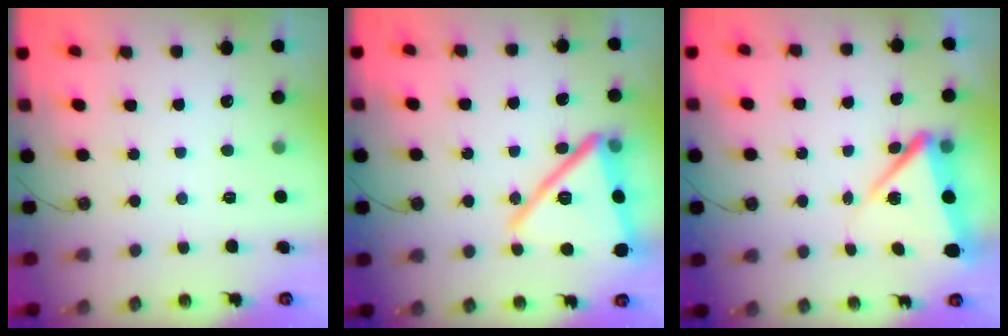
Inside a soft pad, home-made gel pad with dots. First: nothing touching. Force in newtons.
{"total": 22.1, "press": 20.7, "slide": 7.6}
{"total": 8.1, "press": 8.1, "slide": 0.7}